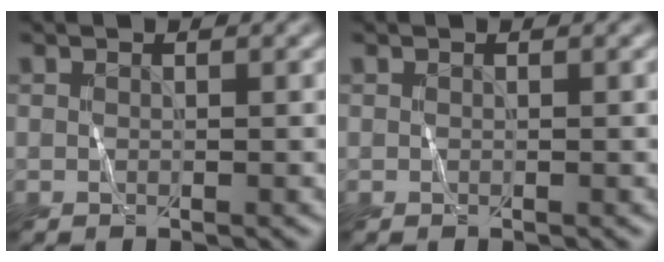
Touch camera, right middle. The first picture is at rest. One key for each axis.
{"total": 0.0}